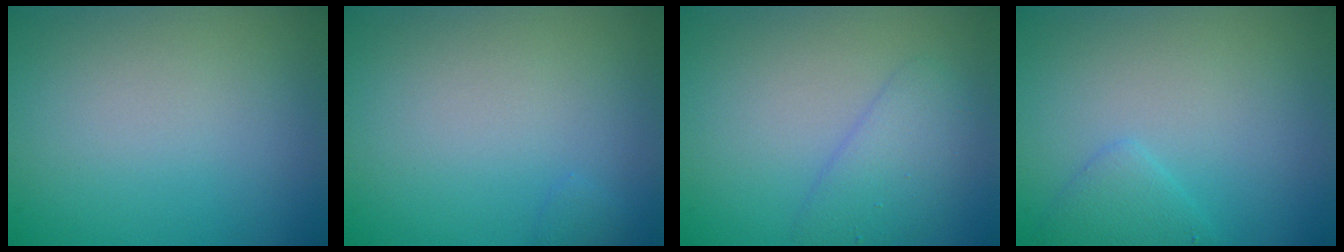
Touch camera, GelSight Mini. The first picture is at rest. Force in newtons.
{"total": 0.5, "press": 0.5, "slide": 0.0}
{"total": 2.7, "press": 2.7, "slide": 0.1}
{"total": 1.7, "press": 1.7, "slide": 0.1}